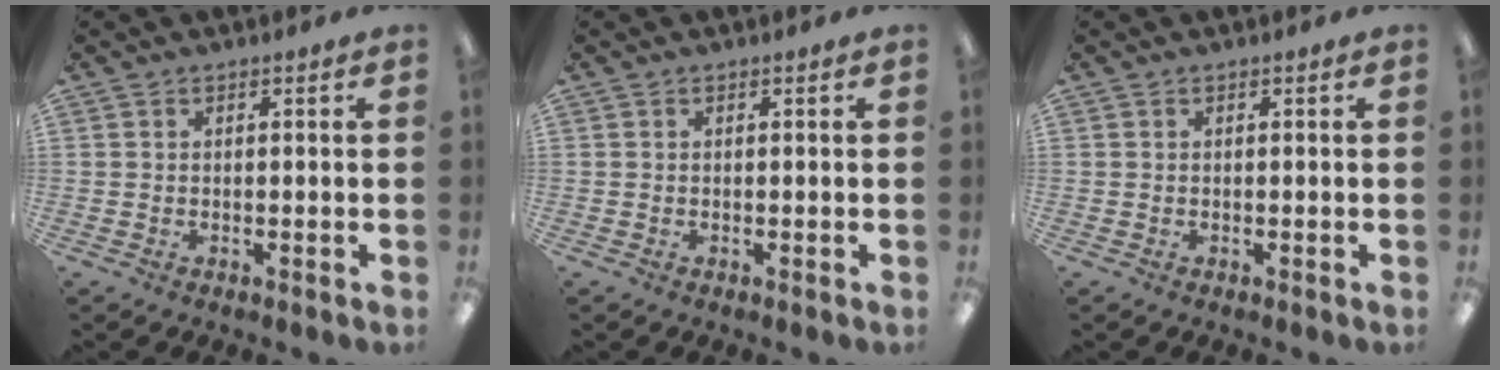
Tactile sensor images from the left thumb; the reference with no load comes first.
{"total": 0.0}
{"total": 0.0}